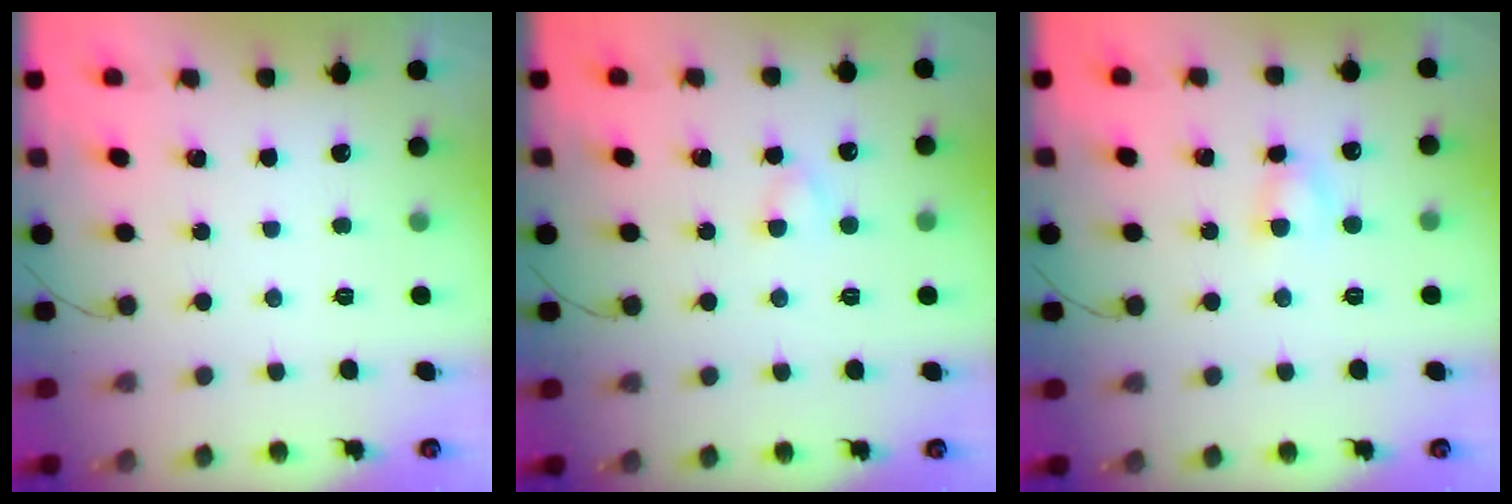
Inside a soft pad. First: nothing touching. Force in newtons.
{"total": 2.3, "press": 2.1, "slide": 0.9}
{"total": 3.0, "press": 2.8, "slide": 0.9}